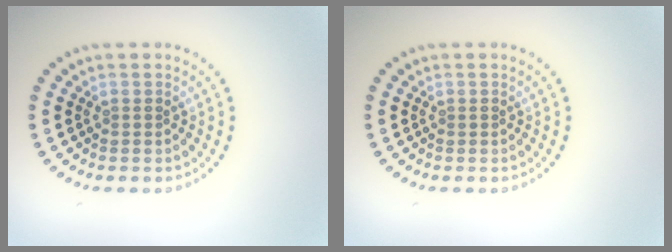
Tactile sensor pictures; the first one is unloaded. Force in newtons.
{"total": 0.0}